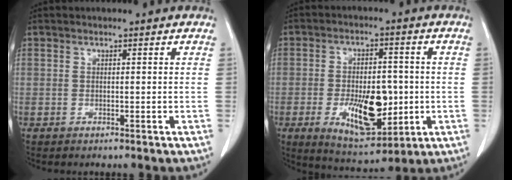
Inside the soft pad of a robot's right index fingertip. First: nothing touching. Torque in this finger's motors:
{"motor_torque": [0.45, -0.04, 0.24, 0.06]}